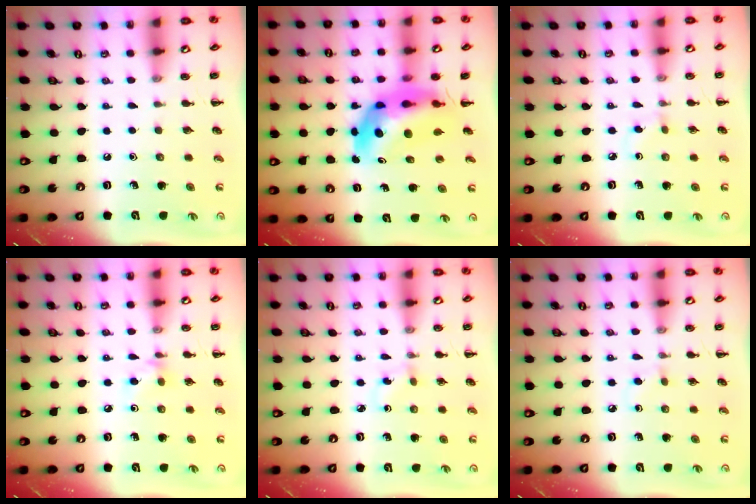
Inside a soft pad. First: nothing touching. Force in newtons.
{"total": 12.1, "press": 11.4, "slide": 3.9}
{"total": 2.0, "press": 1.7, "slide": 1.0}
{"total": 4.7, "press": 4.4, "slide": 1.5}
{"total": 1.3, "press": 1.1, "slide": 0.7}
{"total": 2.7, "press": 2.5, "slide": 0.9}